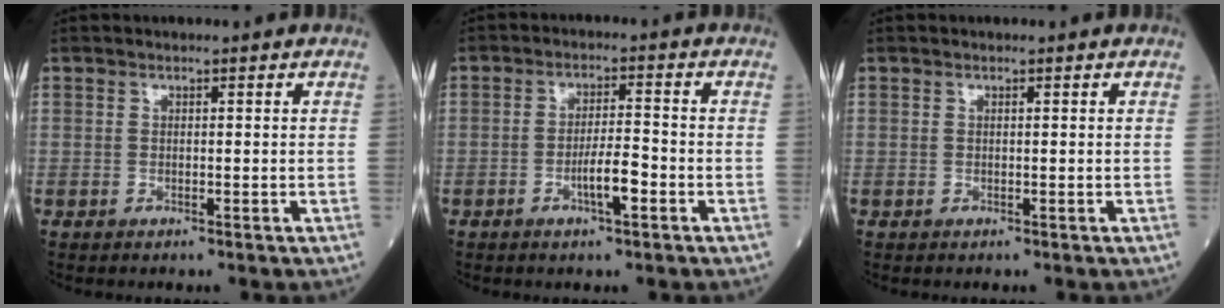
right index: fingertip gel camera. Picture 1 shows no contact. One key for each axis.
{"total": 4.8, "fx": -2.0, "fy": 0.6, "fz": 4.3, "tx": -0.077, "ty": 0.000, "tz": -0.037}
{"total": 0.0}